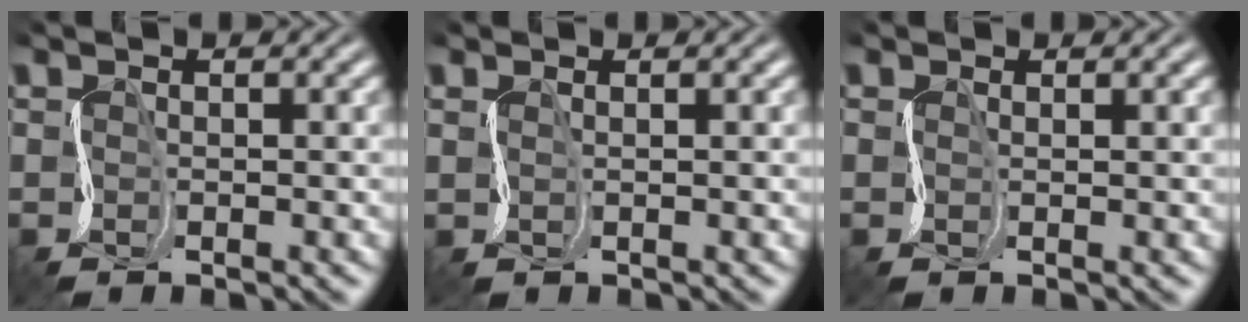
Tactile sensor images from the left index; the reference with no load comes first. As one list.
[{"total": 0.9, "force": [0.9, 0.2, -0.1], "torque": [0.001, 0.003, 0.013]}, {"total": 0.6, "force": [0.6, 0.0, 0.2], "torque": [-0.004, 0.001, 0.009]}]